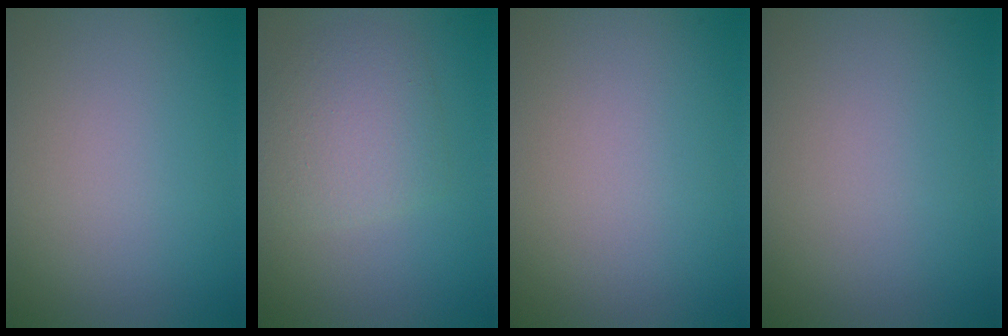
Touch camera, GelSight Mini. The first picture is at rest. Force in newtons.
{"total": 3.5, "press": 3.5, "slide": 0.1}
{"total": 0.0}
{"total": 0.0}